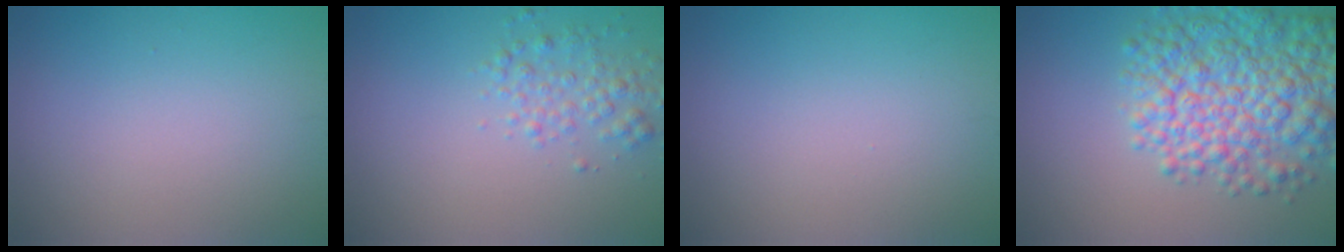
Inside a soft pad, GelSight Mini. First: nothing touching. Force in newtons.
{"total": 2.5, "press": 2.5, "slide": 0.1}
{"total": 0.0}
{"total": 8.9, "press": 8.9, "slide": 0.3}